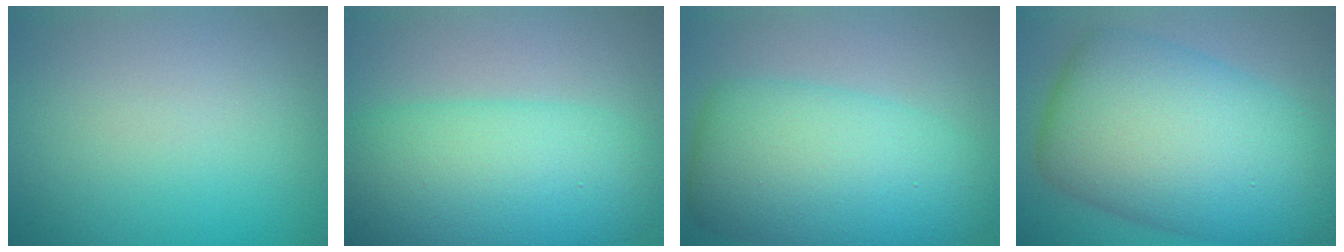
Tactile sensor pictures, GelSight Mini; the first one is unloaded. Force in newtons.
{"total": 10.6, "press": 10.6, "slide": 0.1}
{"total": 9.6, "press": 9.6, "slide": 0.3}
{"total": 13.3, "press": 13.3, "slide": 0.0}